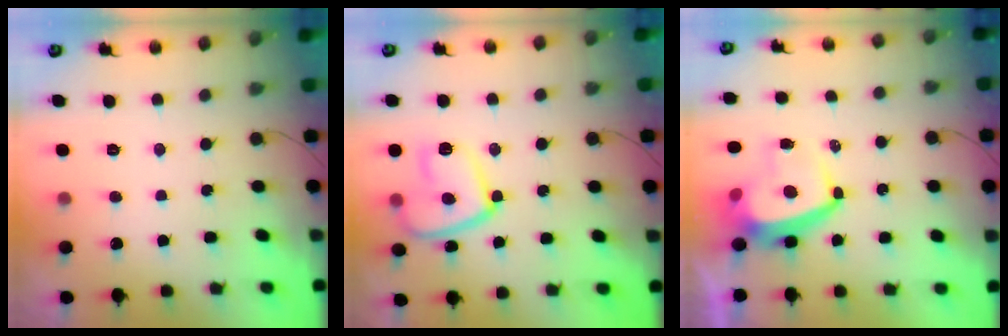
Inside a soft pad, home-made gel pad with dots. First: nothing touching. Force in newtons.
{"total": 12.7, "press": 12.6, "slide": 0.8}
{"total": 9.1, "press": 9.1, "slide": 1.2}